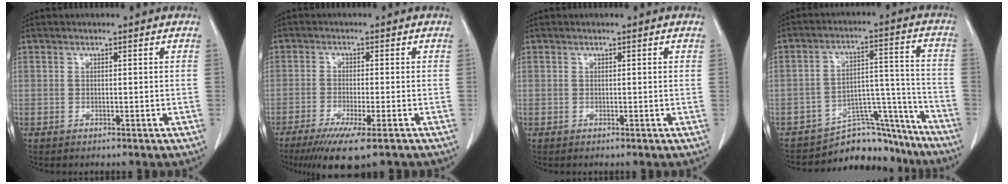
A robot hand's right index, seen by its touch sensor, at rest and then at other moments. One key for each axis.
{"total": 8.7, "fx": -5.9, "fy": 0.8, "fz": 6.3, "tx": -0.098, "ty": -0.021, "tz": -0.090}
{"total": 0.0}
{"total": 12.4, "fx": -11.7, "fy": 4.1, "fz": 1.0, "tx": 0.012, "ty": 0.075, "tz": -0.173}